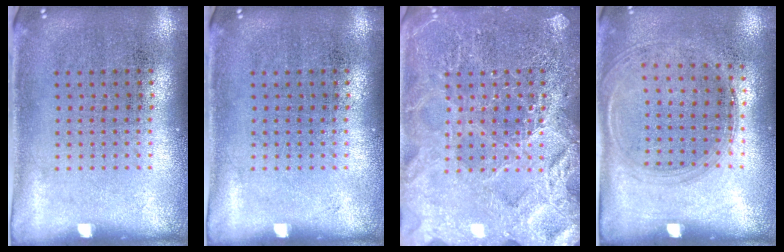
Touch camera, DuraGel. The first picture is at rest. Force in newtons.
{"total": 0.0}
{"total": 6.1, "press": 6.0, "slide": 0.9}
{"total": 1.4, "press": 1.2, "slide": 0.6}